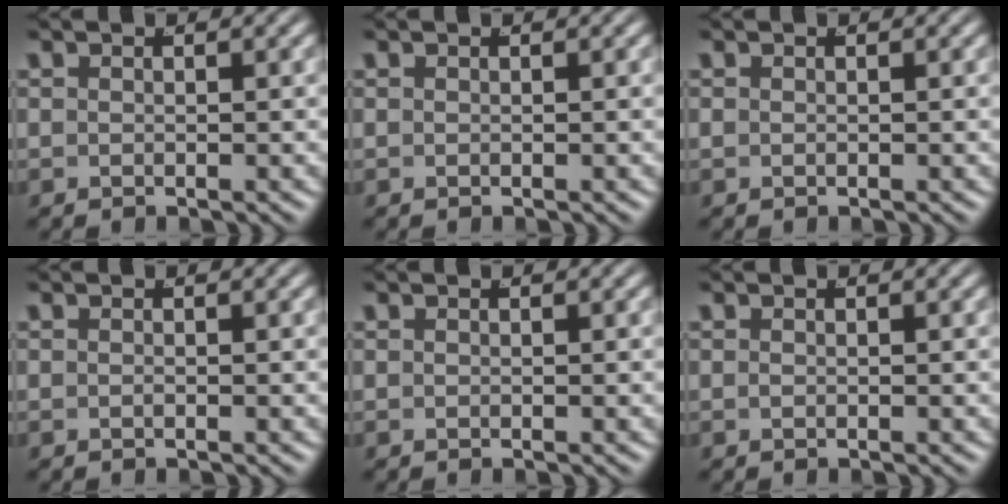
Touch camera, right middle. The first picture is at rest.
{"total": 0.0}
{"total": 0.5, "force": [-0.1, 0.4, 0.3], "torque": [-0.008, -0.001, 0.001]}
{"total": 0.0}
{"total": 0.0}
{"total": 0.6, "force": [-0.2, -0.5, -0.1], "torque": [-0.003, -0.008, 0.001]}